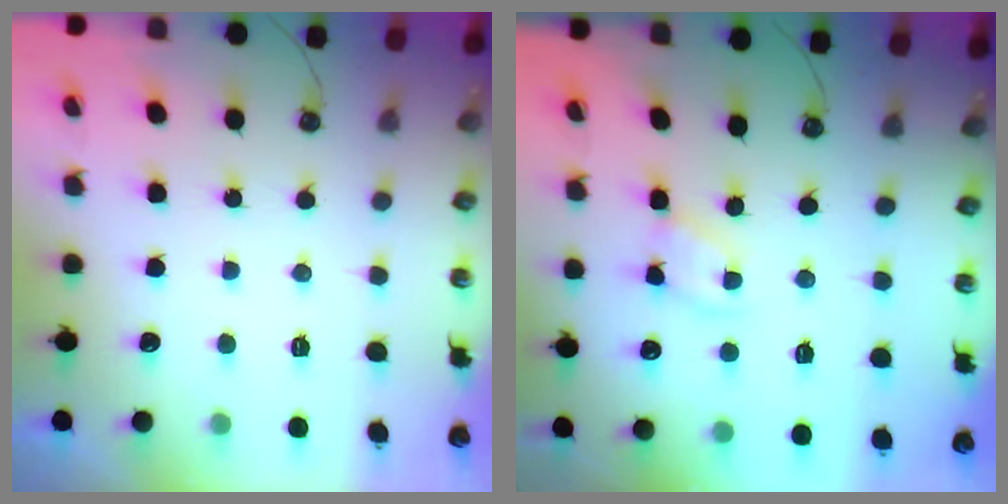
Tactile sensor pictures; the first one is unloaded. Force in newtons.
{"total": 2.9, "press": 2.9, "slide": 0.1}